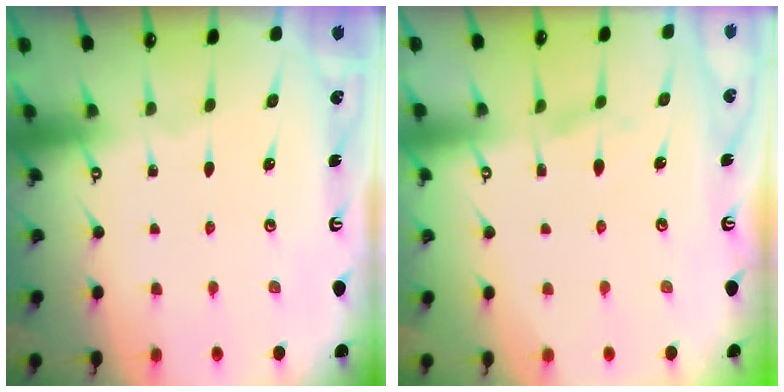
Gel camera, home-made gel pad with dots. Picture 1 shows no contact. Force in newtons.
{"total": 2.0, "press": 1.9, "slide": 0.8}